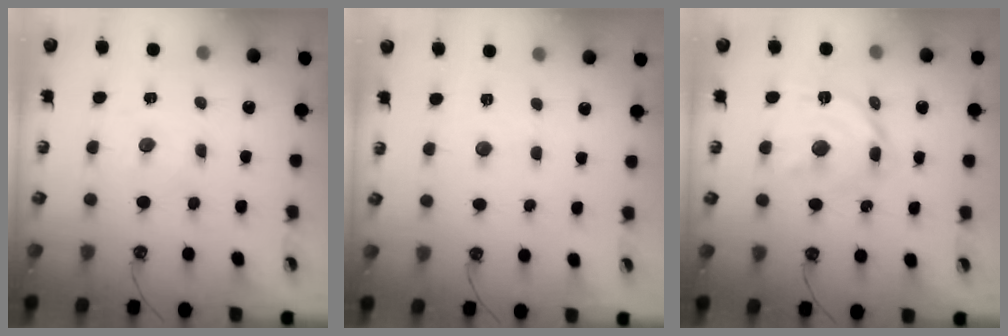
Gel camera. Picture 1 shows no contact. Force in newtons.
{"total": 2.9, "press": 2.9, "slide": 0.4}
{"total": 12.9, "press": 12.9, "slide": 1.2}